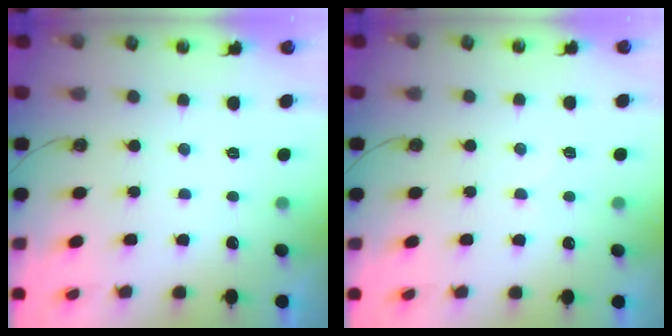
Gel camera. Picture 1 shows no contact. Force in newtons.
{"total": 5.4, "press": 5.4, "slide": 0.7}